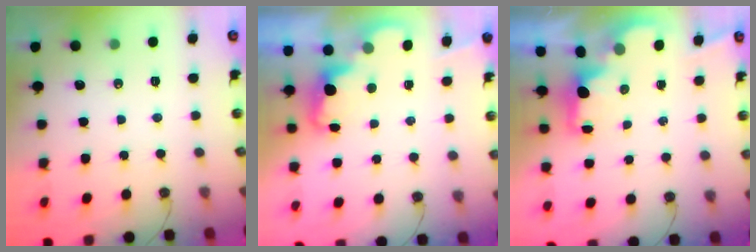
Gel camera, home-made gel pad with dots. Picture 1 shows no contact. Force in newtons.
{"total": 2.3, "press": 2.2, "slide": 0.5}
{"total": 1.7, "press": 1.6, "slide": 0.7}